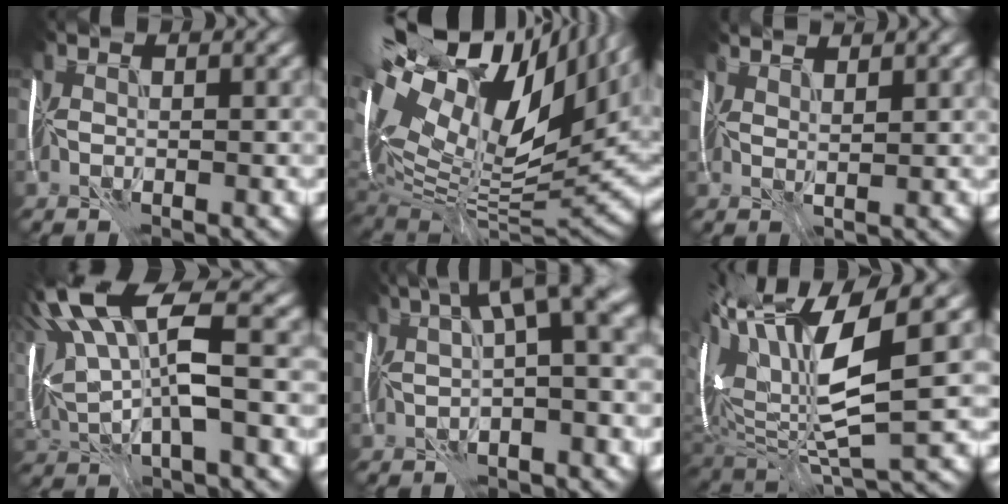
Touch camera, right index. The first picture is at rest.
{"total": 17.0, "force": [5.2, 8.3, 13.9], "torque": [-0.270, 0.010, 0.117]}
{"total": 3.6, "force": [3.3, 0.7, 1.2], "torque": [-0.023, 0.023, 0.037]}
{"total": 11.8, "force": [3.6, 3.9, 10.6], "torque": [-0.237, 0.022, 0.072]}
{"total": 8.7, "force": [2.5, 2.5, 8.0], "torque": [-0.115, 0.034, 0.044]}
{"total": 10.6, "force": [2.9, 3.3, 9.7], "torque": [-0.229, 0.009, 0.069]}